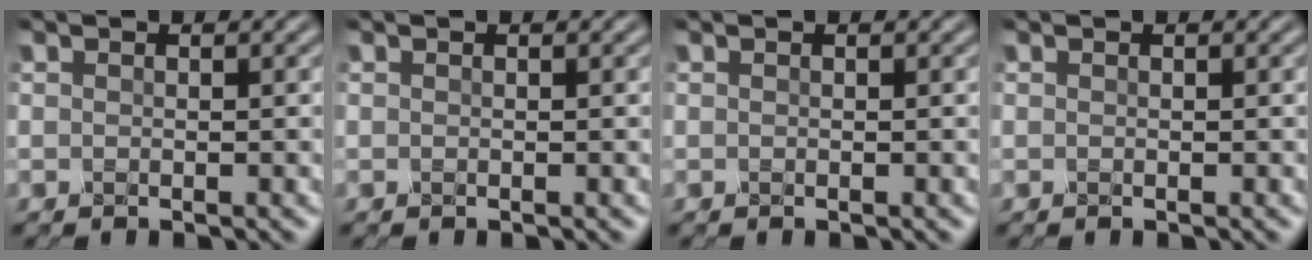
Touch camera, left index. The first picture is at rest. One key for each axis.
{"total": 0.0}
{"total": 0.0}
{"total": 0.0}